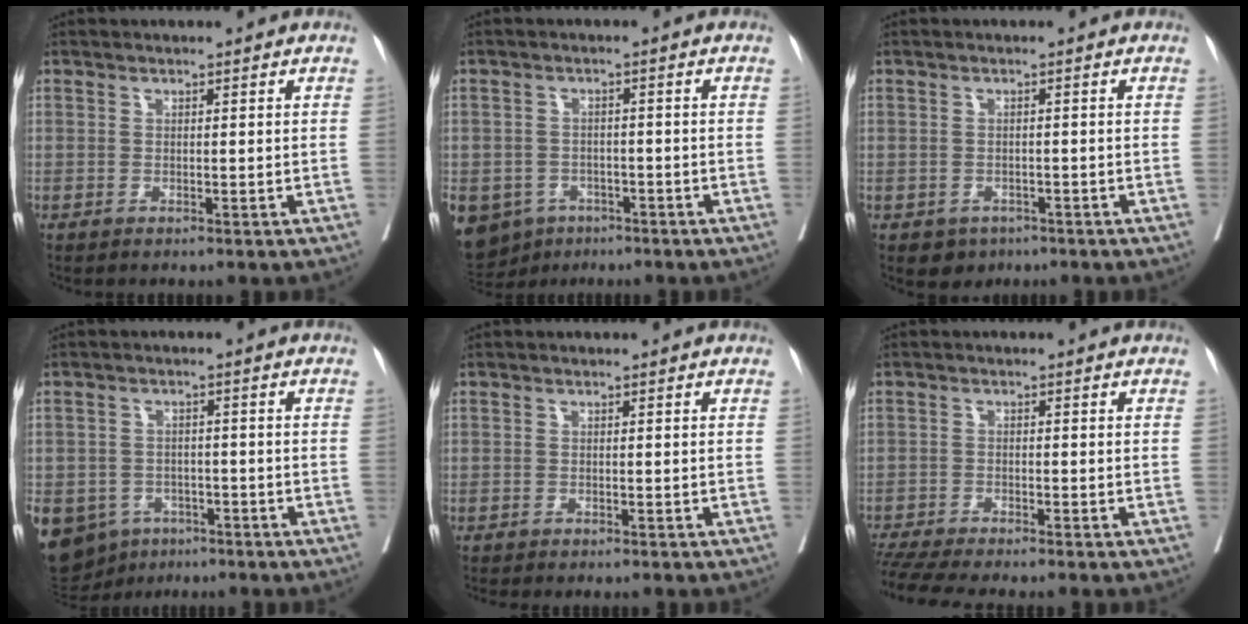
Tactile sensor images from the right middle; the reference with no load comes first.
{"total": 11.2, "force": [-6.5, 8.5, 3.3], "torque": [-0.093, -0.005, -0.089]}
{"total": 3.1, "force": [-1.9, 2.4, 0.6], "torque": [-0.006, 0.005, -0.022]}
{"total": 14.9, "force": [-7.5, 11.7, 5.4], "torque": [-0.155, 0.002, -0.098]}
{"total": 2.5, "force": [-2.2, 0.4, 1.0], "torque": [-0.012, -0.004, -0.029]}
{"total": 8.2, "force": [-6.6, 3.6, 3.2], "torque": [-0.060, -0.004, -0.089]}